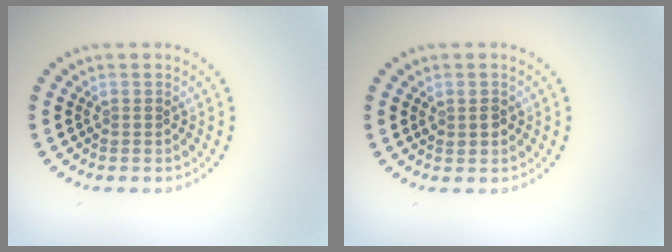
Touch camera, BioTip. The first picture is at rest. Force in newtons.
{"total": 1.4, "press": 1.3, "slide": 0.3}